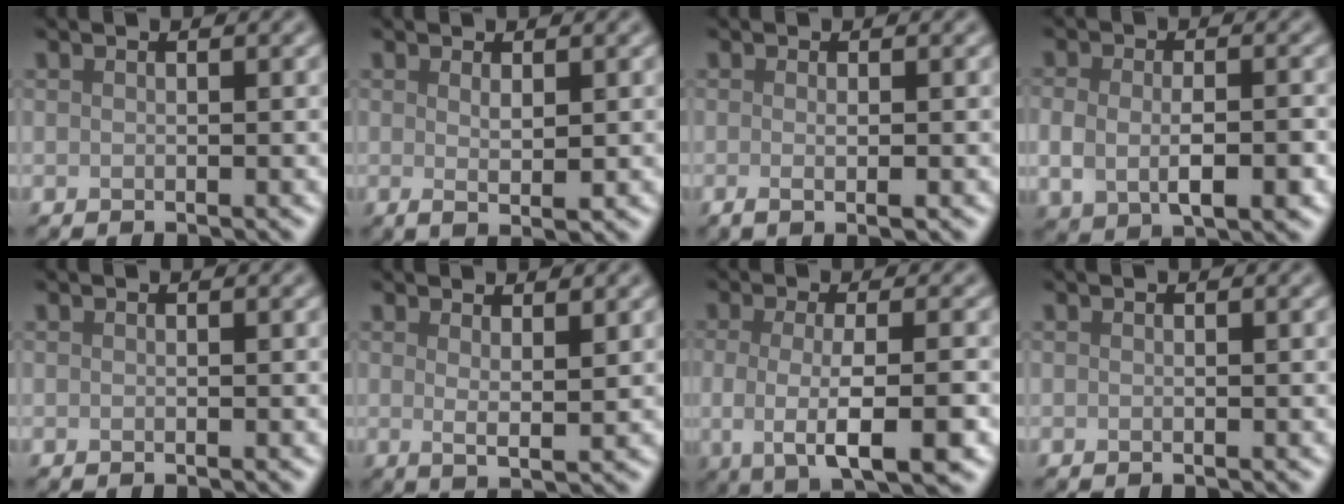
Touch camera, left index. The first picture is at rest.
{"total": 1.6, "force": [0.4, 0.3, 1.5], "torque": [-0.026, -0.004, 0.007]}
{"total": 1.7, "force": [-0.2, 0.4, 1.6], "torque": [-0.026, -0.004, -0.007]}
{"total": 4.9, "force": [-0.9, 2.8, 3.9], "torque": [-0.074, -0.010, -0.011]}
{"total": 0.0}
{"total": 2.5, "force": [1.4, 0.6, 2.0], "torque": [-0.024, -0.006, 0.021]}
{"total": 6.2, "force": [-1.1, 1.9, 5.8], "torque": [-0.095, -0.014, -0.021]}
{"total": 0.0}